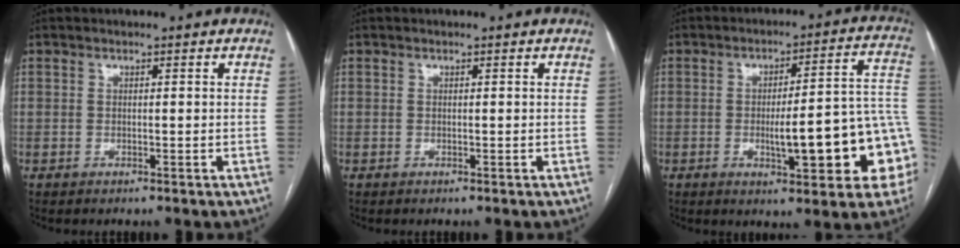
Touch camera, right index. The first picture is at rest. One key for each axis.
{"total": 0.0}
{"total": 16.5, "fx": -3.8, "fy": 2.9, "fz": 15.7, "tx": -0.143, "ty": 0.033, "tz": -0.040}